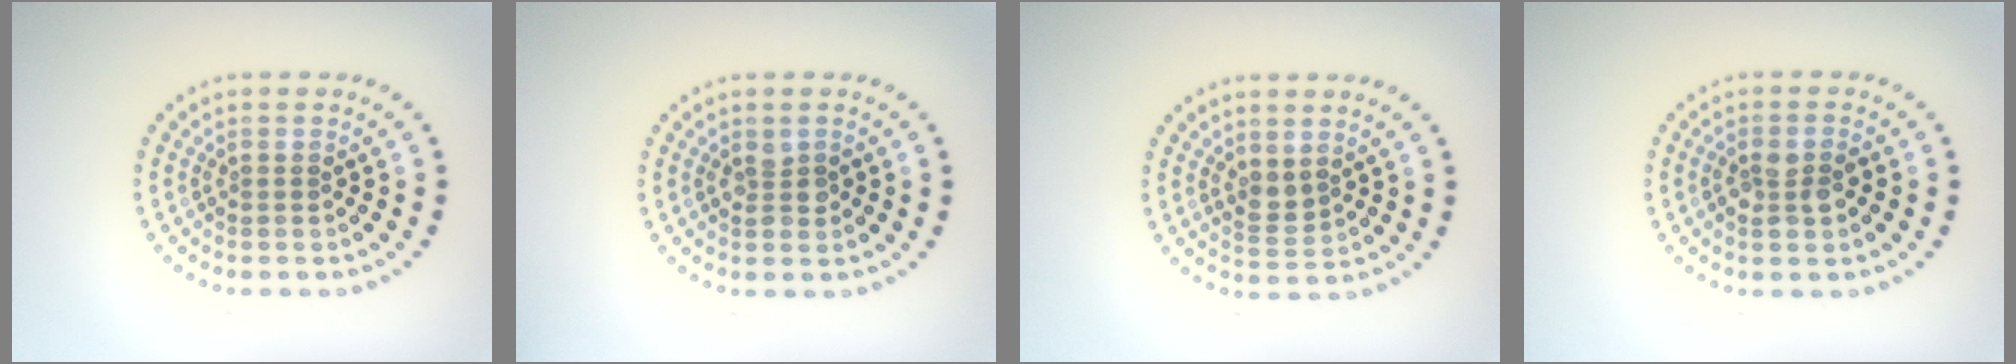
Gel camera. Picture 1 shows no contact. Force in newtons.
{"total": 1.4, "press": 1.4, "slide": 0.2}
{"total": 1.7, "press": 1.6, "slide": 0.7}
{"total": 2.5, "press": 2.4, "slide": 0.6}